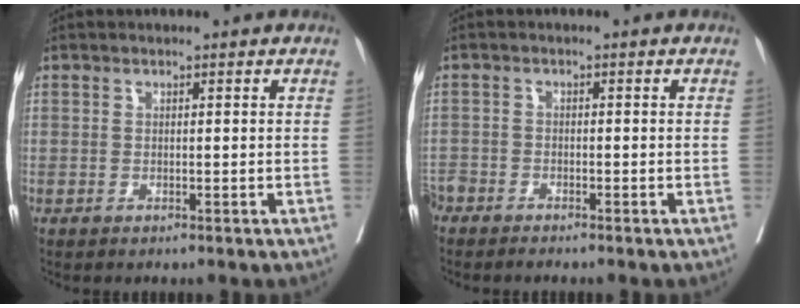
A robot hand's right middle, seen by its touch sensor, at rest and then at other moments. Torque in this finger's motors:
{"motor_torque": [1.03, -1.02, 0.49, 0.21]}